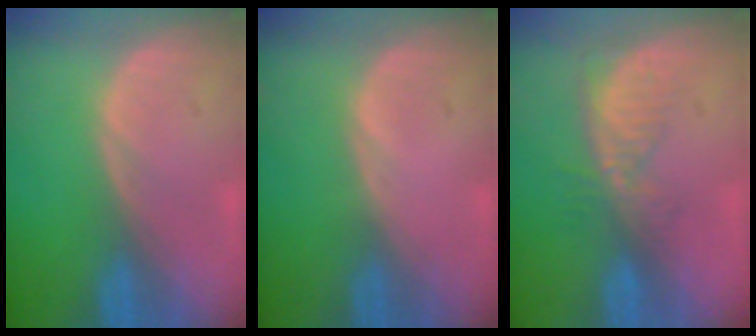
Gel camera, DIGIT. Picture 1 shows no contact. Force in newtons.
{"total": 0.0}
{"total": 5.3, "press": 4.7, "slide": 2.5}